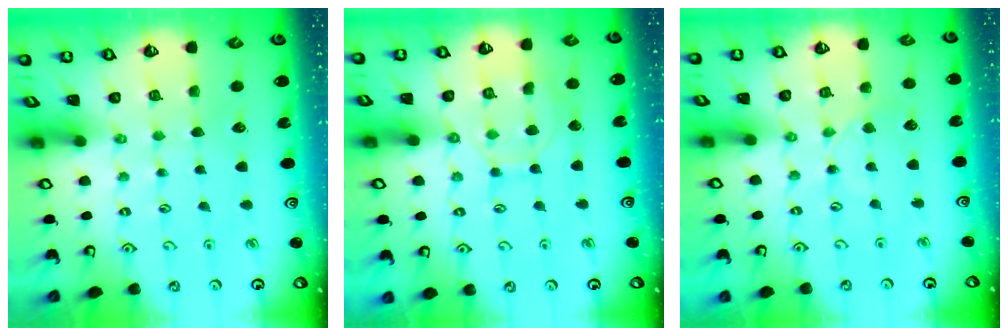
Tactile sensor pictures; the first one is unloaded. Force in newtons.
{"total": 10.1, "press": 10.0, "slide": 0.9}
{"total": 2.3, "press": 2.3, "slide": 0.4}